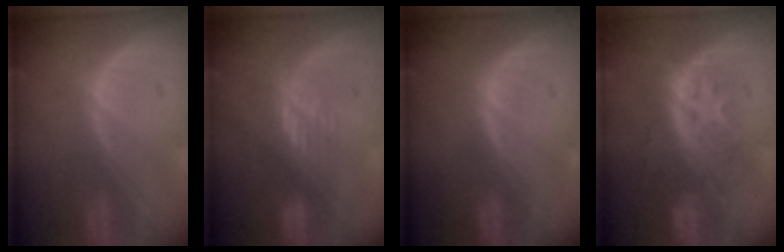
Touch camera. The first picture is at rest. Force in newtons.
{"total": 3.7, "press": 3.4, "slide": 1.5}
{"total": 0.0}
{"total": 8.2, "press": 7.7, "slide": 2.8}